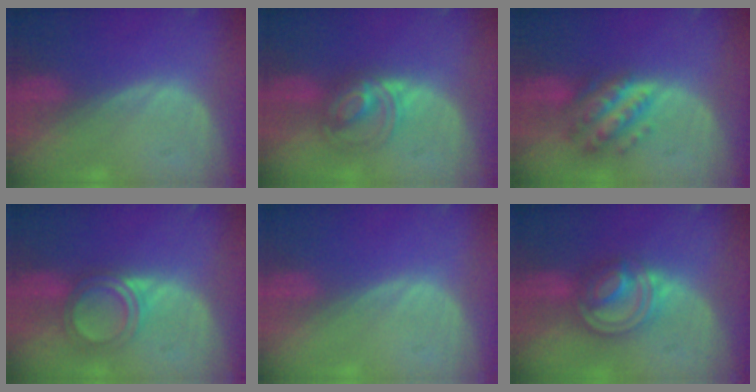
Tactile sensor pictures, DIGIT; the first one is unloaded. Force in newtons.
{"total": 5.6, "press": 5.5, "slide": 0.6}
{"total": 7.0, "press": 7.0, "slide": 0.4}
{"total": 5.0, "press": 4.8, "slide": 1.4}
{"total": 0.0}
{"total": 7.9, "press": 6.7, "slide": 4.0}